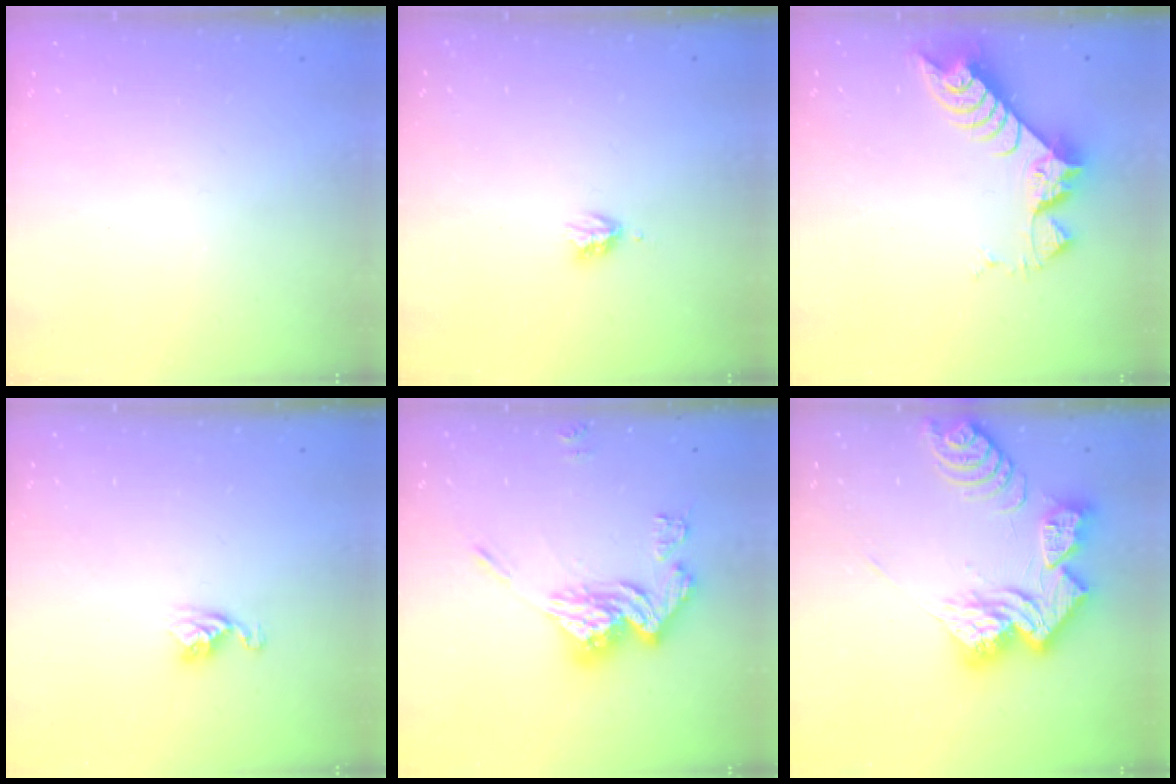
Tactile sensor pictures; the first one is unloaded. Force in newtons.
{"total": 3.0, "press": 3.0, "slide": 0.5}
{"total": 8.4, "press": 8.4, "slide": 0.8}
{"total": 5.5, "press": 5.5, "slide": 0.2}
{"total": 17.1, "press": 17.0, "slide": 1.9}
{"total": 19.0, "press": 18.8, "slide": 2.0}